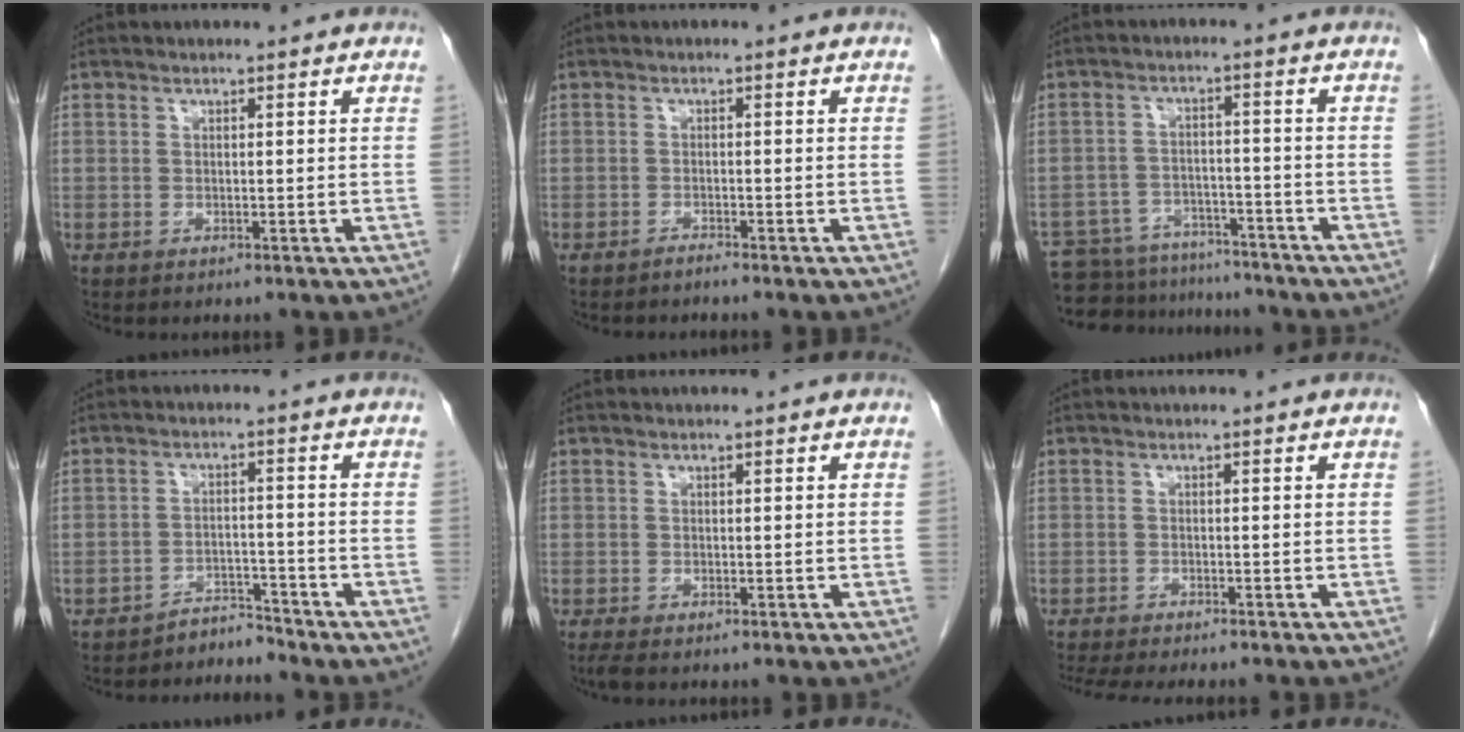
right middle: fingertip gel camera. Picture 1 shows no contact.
{"total": 0.8, "force": [-0.8, -0.1, 0.1], "torque": [-0.002, 0.000, -0.014]}
{"total": 13.4, "force": [-12.6, 4.2, 2.2], "torque": [-0.046, 0.016, -0.178]}
{"total": 3.5, "force": [-3.4, 0.3, -0.7], "torque": [0.018, -0.001, -0.055]}
{"total": 0.9, "force": [-0.8, 0.0, 0.5], "torque": [-0.015, -0.005, -0.016]}
{"total": 10.5, "force": [-9.2, 1.4, 4.9], "torque": [-0.066, -0.013, -0.128]}